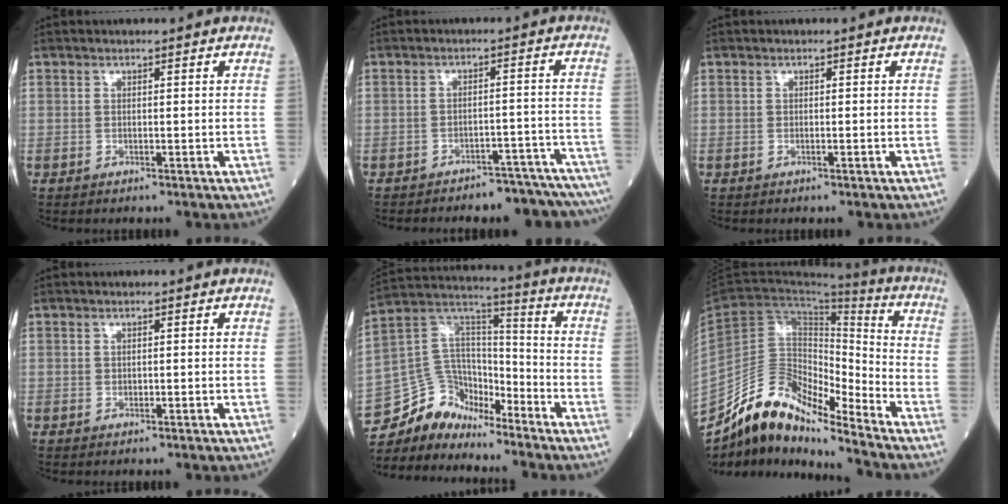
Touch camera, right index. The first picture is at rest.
{"total": 13.1, "force": [-12.2, 2.7, 3.8], "torque": [-0.029, 0.023, -0.139]}
{"total": 0.0}
{"total": 0.0}
{"total": 12.4, "force": [-11.0, 5.4, 1.8], "torque": [-0.048, 0.070, -0.211]}
{"total": 12.9, "force": [-11.3, 3.3, 5.3], "torque": [-0.099, 0.057, -0.202]}